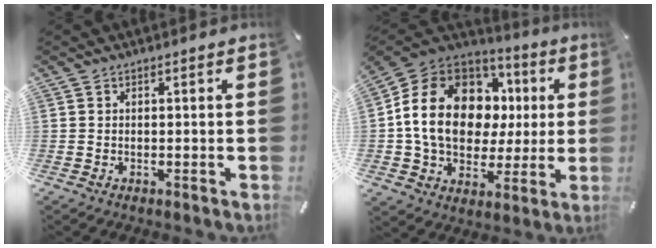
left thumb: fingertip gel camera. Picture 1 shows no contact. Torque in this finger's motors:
{"motor_torque": [2.49, 2.52, 1.65, -1.12, 0.48]}